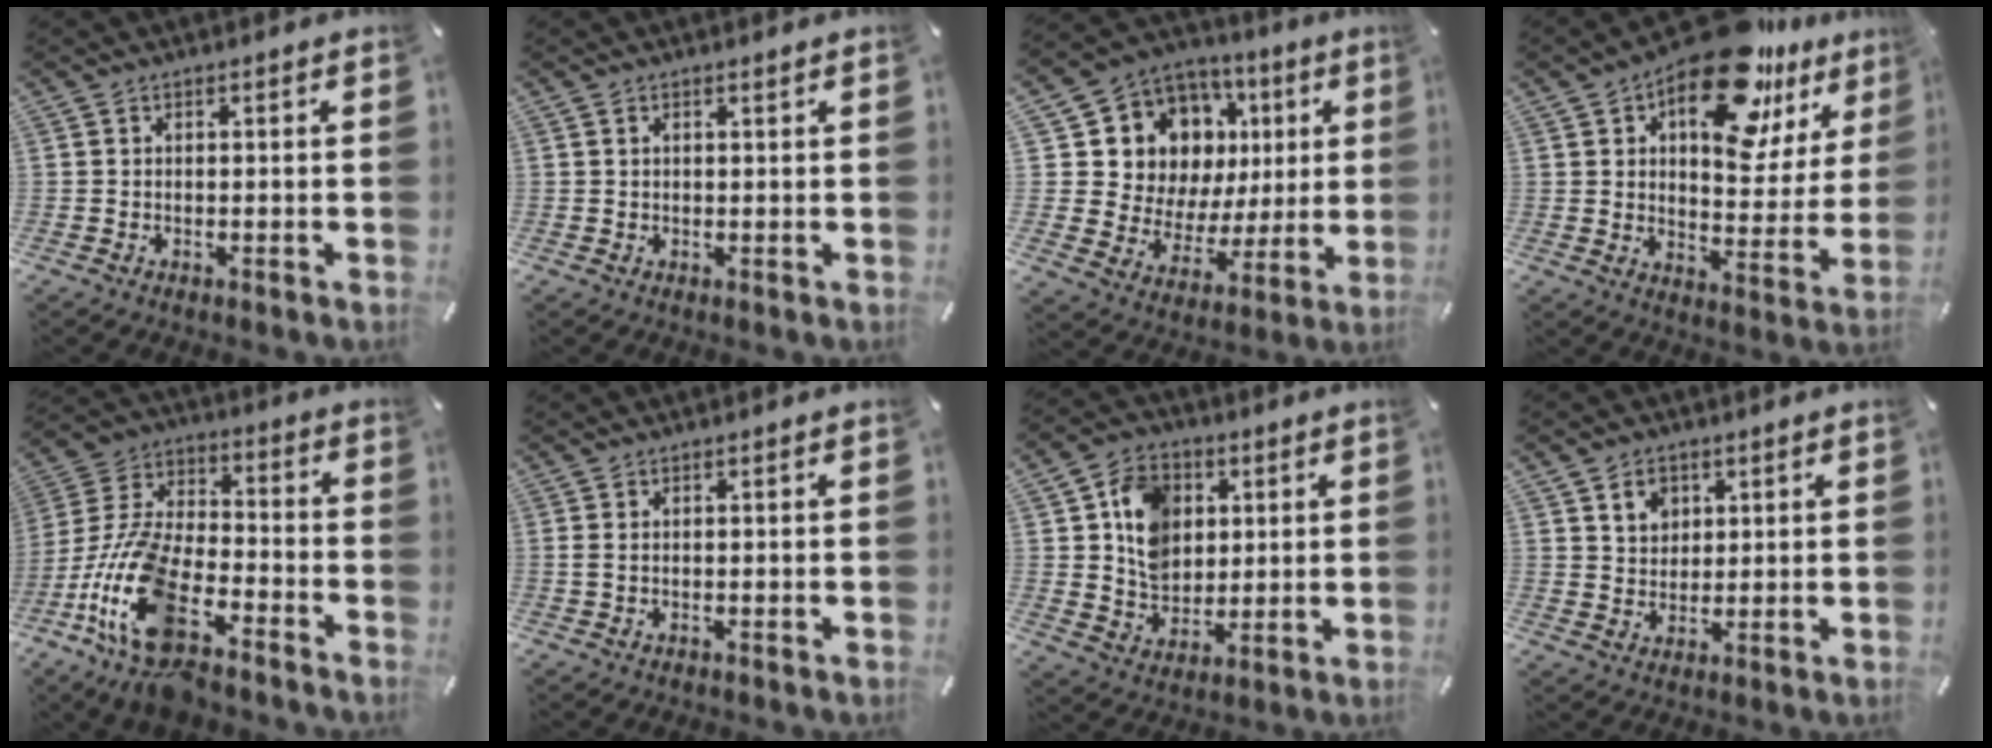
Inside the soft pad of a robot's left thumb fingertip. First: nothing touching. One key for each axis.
{"total": 0.7, "fx": 0.4, "fy": 0.3, "fz": 0.4, "tx": -0.007, "ty": 0.001, "tz": 0.008}
{"total": 12.6, "fx": 6.0, "fy": 10.8, "fz": 2.6, "tx": -0.053, "ty": -0.062, "tz": 0.130}
{"total": 19.8, "fx": 12.0, "fy": 10.1, "fz": 12.1, "tx": -0.163, "ty": -0.078, "tz": 0.200}
{"total": 21.8, "fx": -11.2, "fy": 10.9, "fz": 15.2, "tx": -0.335, "ty": 0.049, "tz": -0.198}
{"total": 1.0, "fx": 0.0, "fy": 0.4, "fz": 1.0, "tx": -0.020, "ty": 0.000, "tz": 0.000}
{"total": 11.4, "fx": 3.0, "fy": 9.6, "fz": 5.5, "tx": -0.086, "ty": 0.011, "tz": 0.061}
{"total": 5.2, "fx": 2.5, "fy": 4.4, "fz": 1.1, "tx": -0.015, "ty": -0.003, "tz": 0.043}